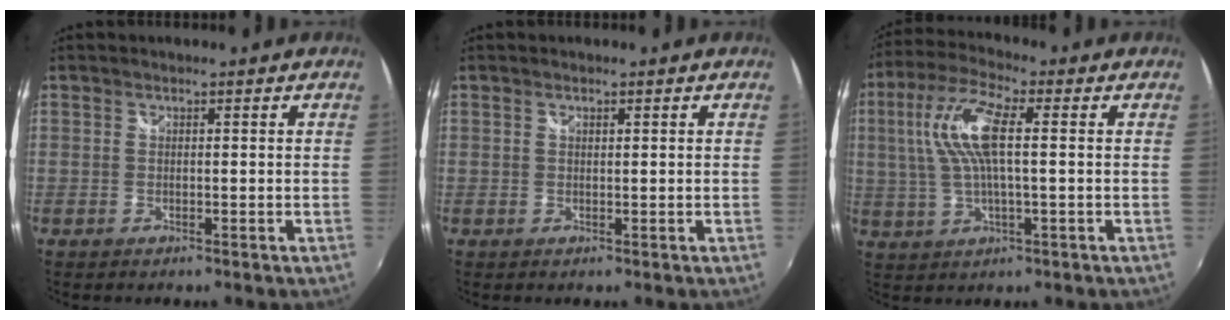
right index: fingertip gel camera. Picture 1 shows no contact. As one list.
[{"total": 0.6, "force": [0.4, 0.2, 0.3], "torque": [-0.005, 0.001, 0.006]}, {"total": 11.3, "force": [1.6, 3.1, 10.8], "torque": [-0.212, 0.010, 0.030]}]